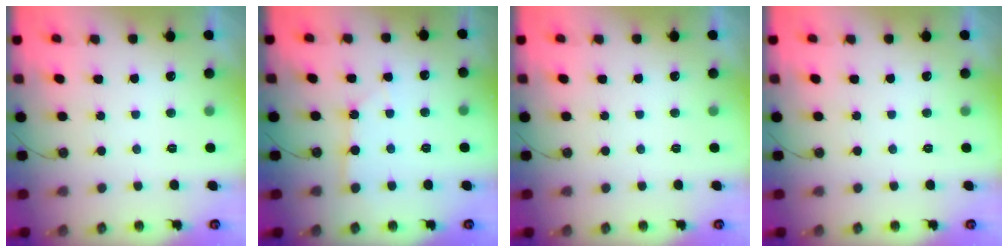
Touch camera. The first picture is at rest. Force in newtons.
{"total": 2.4, "press": 2.4, "slide": 0.3}
{"total": 0.0}
{"total": 0.0}